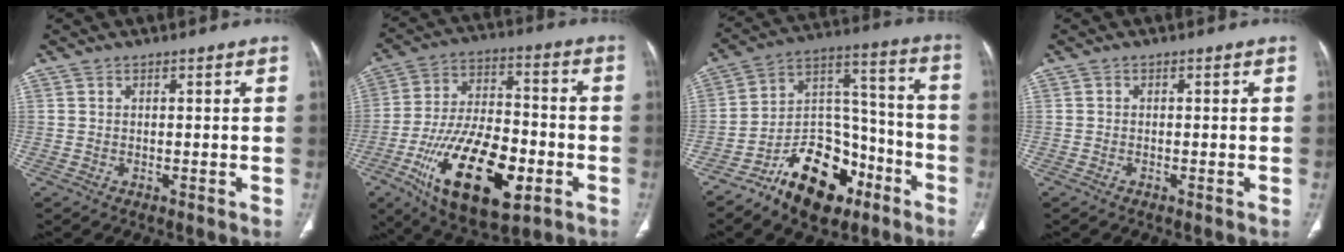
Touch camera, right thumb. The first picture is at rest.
{"total": 23.3, "force": [-8.7, 11.2, 18.5], "torque": [-0.319, 0.027, -0.135]}
{"total": 18.5, "force": [-10.9, 10.7, 10.5], "torque": [-0.123, 0.092, -0.181]}
{"total": 0.5, "force": [-0.4, 0.2, 0.2], "torque": [-0.005, 0.000, -0.009]}